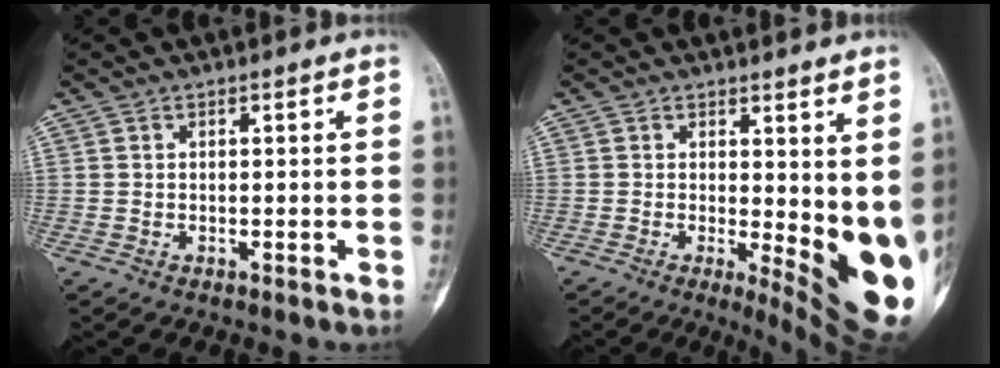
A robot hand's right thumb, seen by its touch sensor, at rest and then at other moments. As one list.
[{"total": 12.5, "force": [0.5, 4.7, 11.6], "torque": [-0.144, -0.029, 0.018]}]